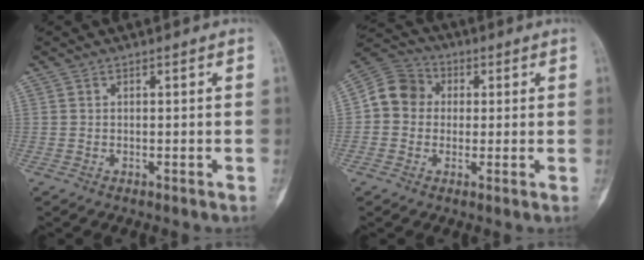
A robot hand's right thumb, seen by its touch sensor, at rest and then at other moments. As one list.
[{"total": 8.2, "force": [0.4, 7.4, 3.5], "torque": [-0.046, 0.023, -0.009]}]